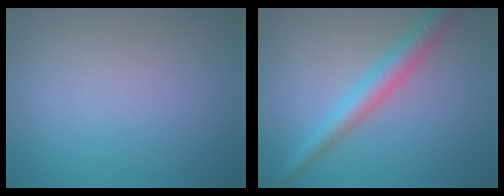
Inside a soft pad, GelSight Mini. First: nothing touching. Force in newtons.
{"total": 3.9, "press": 3.9, "slide": 0.0}